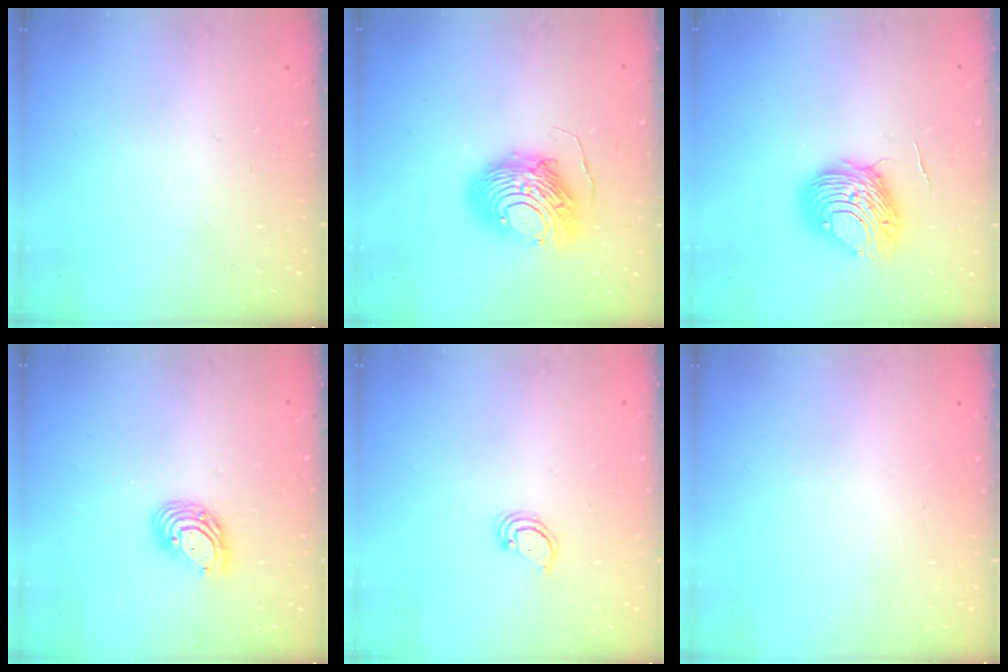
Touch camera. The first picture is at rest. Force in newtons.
{"total": 12.6, "press": 12.6, "slide": 1.3}
{"total": 9.6, "press": 9.6, "slide": 0.8}
{"total": 9.6, "press": 9.4, "slide": 1.9}
{"total": 2.5, "press": 2.5, "slide": 0.2}
{"total": 0.0}